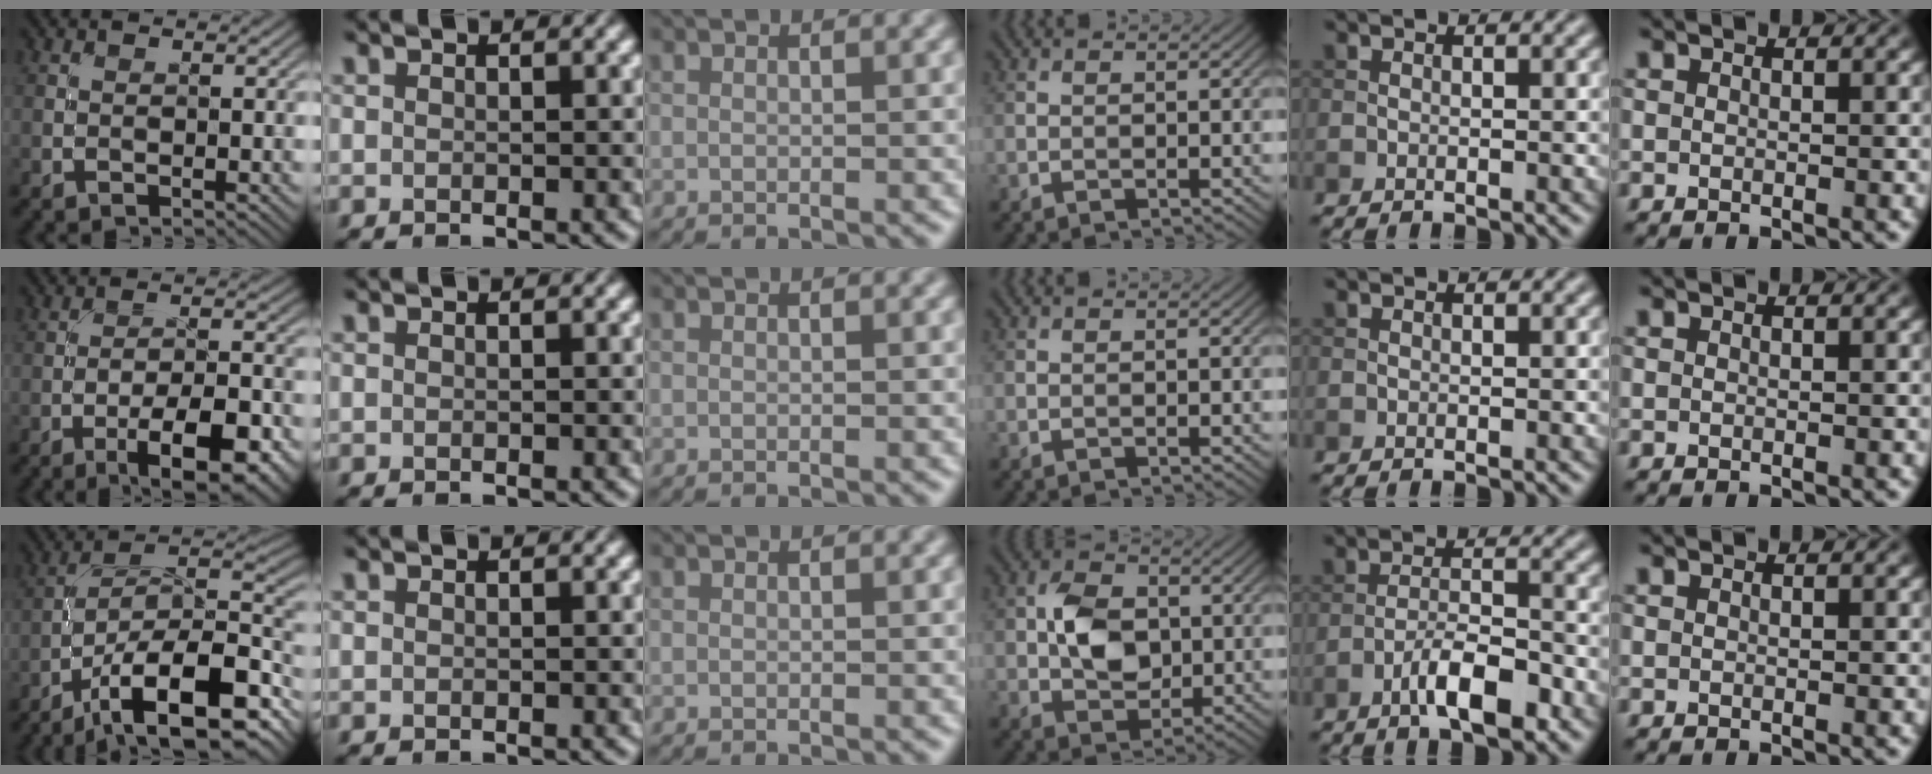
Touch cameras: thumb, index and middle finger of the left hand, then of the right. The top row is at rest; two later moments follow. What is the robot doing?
{"motion": "screw", "object": "medicine bottle"}